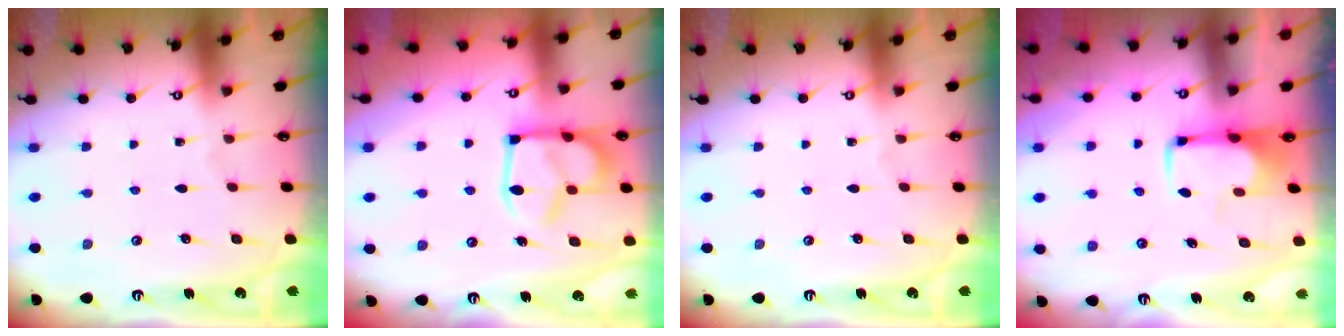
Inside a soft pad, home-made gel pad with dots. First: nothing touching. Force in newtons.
{"total": 9.0, "press": 8.9, "slide": 1.5}
{"total": 0.0}
{"total": 2.0, "press": 2.0, "slide": 0.4}